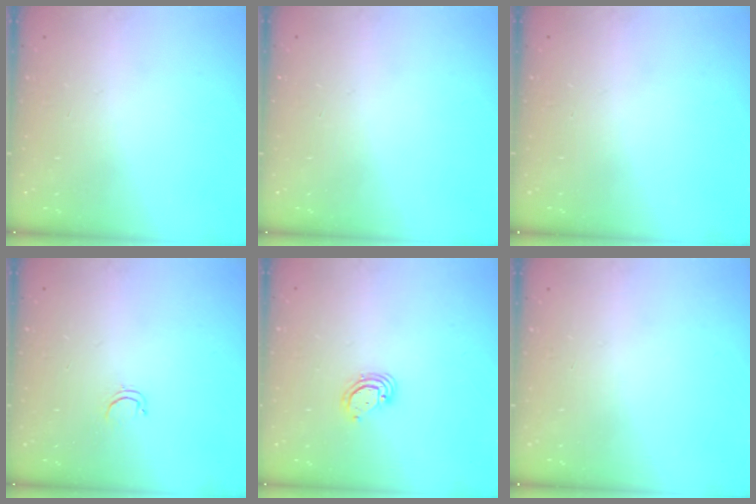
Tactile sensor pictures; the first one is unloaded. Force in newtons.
{"total": 0.0}
{"total": 0.0}
{"total": 2.6, "press": 2.5, "slide": 0.4}
{"total": 3.0, "press": 3.0, "slide": 0.2}
{"total": 0.0}